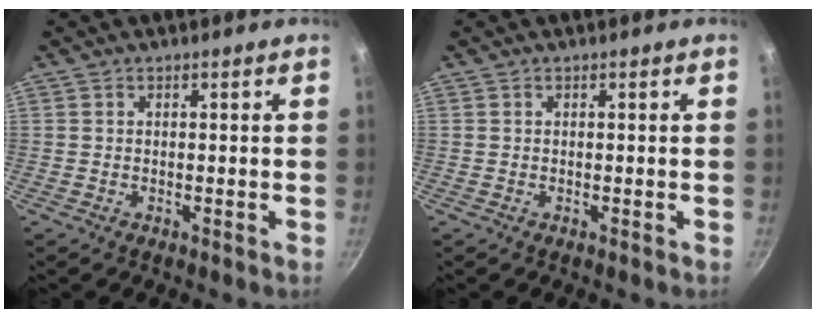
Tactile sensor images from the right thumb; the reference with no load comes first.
{"total": 0.0}